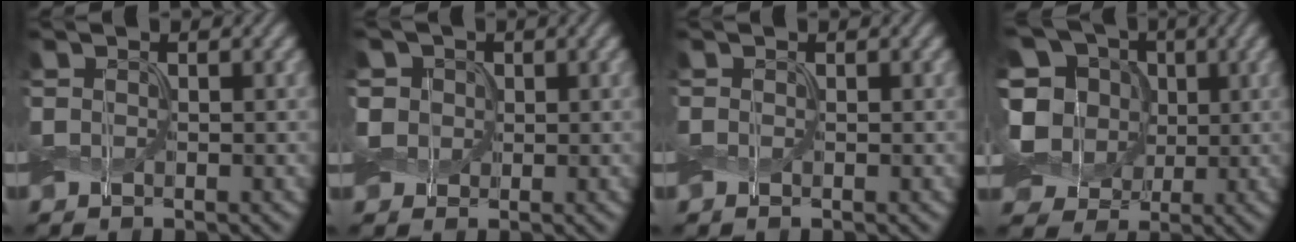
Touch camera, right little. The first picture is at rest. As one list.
[{"total": 3.0, "force": [0.8, 2.7, 1.0], "torque": [-0.043, 0.006, 0.016]}, {"total": 0.0}, {"total": 10.7, "force": [0.4, 9.1, 5.5], "torque": [-0.139, 0.020, -0.019]}]